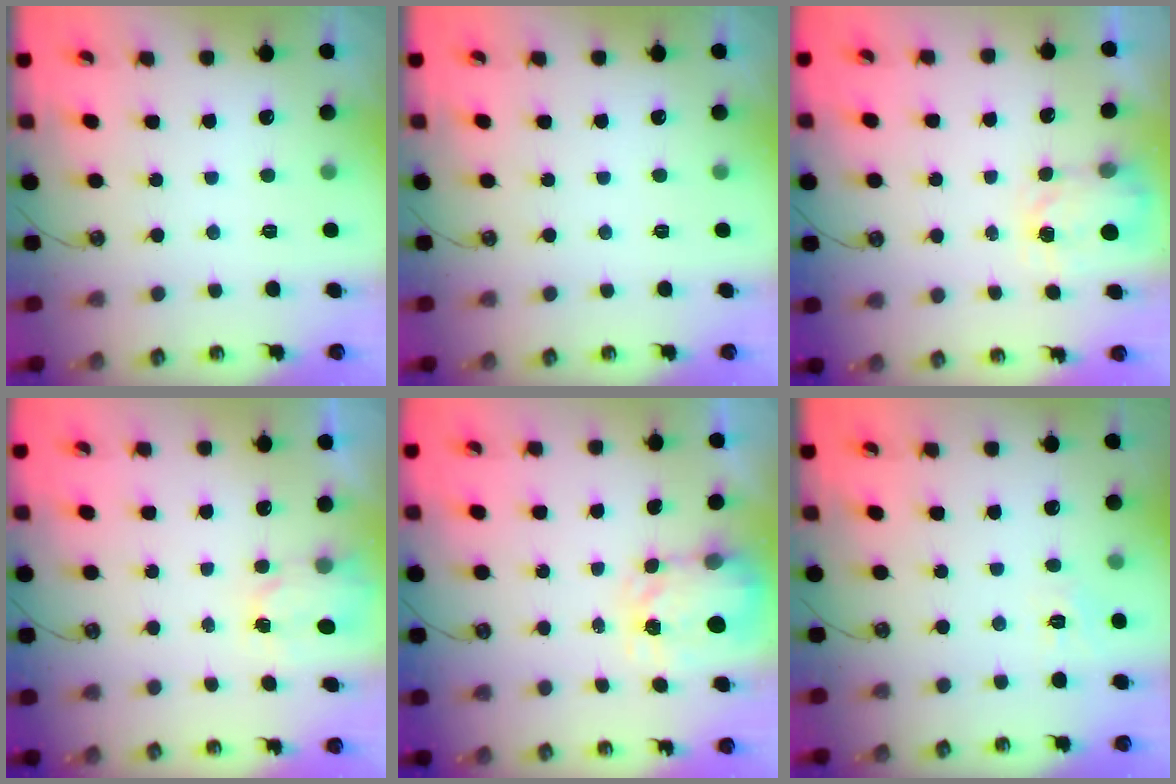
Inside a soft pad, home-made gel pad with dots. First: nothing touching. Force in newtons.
{"total": 0.0}
{"total": 3.3, "press": 3.3, "slide": 0.4}
{"total": 2.6, "press": 2.6, "slide": 0.4}
{"total": 3.7, "press": 3.7, "slide": 0.5}
{"total": 5.3, "press": 5.2, "slide": 0.6}